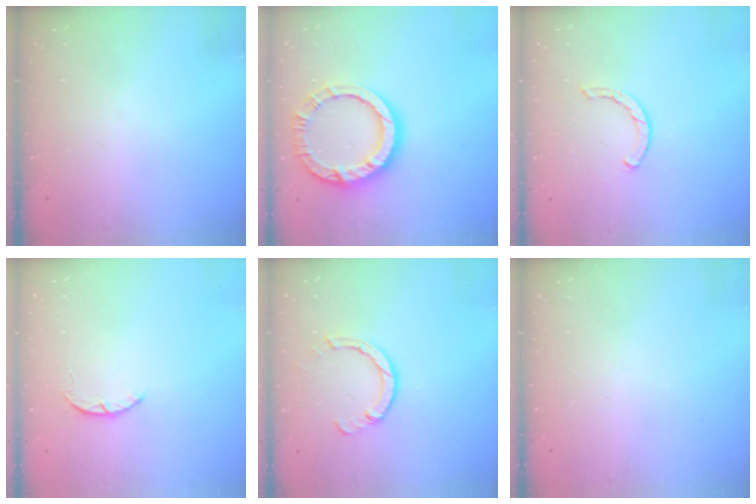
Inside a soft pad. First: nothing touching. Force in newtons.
{"total": 13.2, "press": 13.1, "slide": 1.6}
{"total": 2.0, "press": 2.0, "slide": 0.2}
{"total": 2.5, "press": 2.5, "slide": 0.5}
{"total": 4.2, "press": 4.2, "slide": 0.1}
{"total": 0.0}